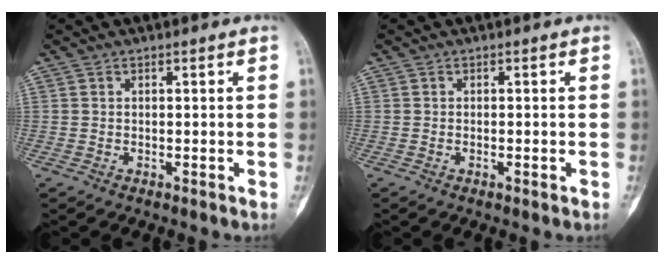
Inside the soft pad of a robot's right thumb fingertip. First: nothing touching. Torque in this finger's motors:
{"motor_torque": [-0.48, -0.27, -0.30, -0.11, -0.04]}